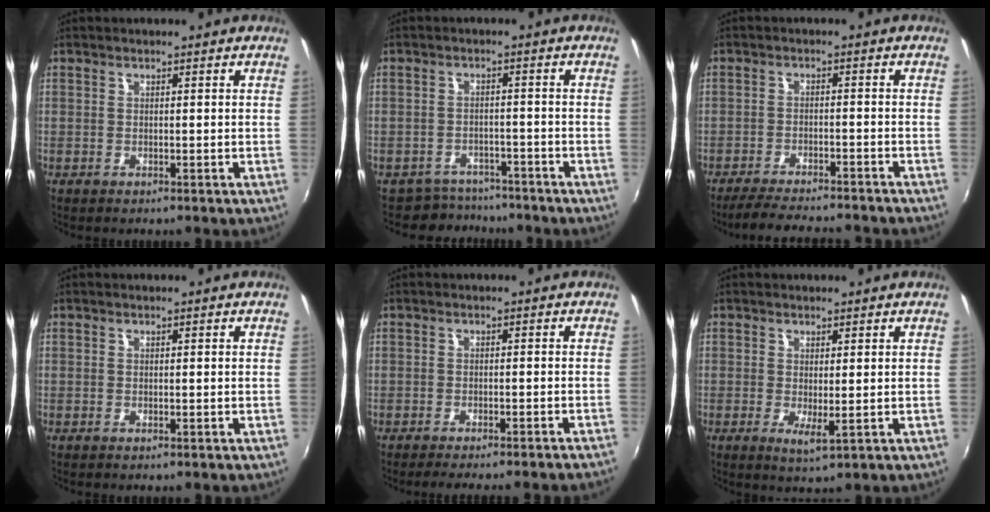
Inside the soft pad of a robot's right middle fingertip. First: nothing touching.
{"total": 5.8, "force": [-5.1, 2.6, -0.2], "torque": [-0.009, 0.008, -0.081]}
{"total": 11.2, "force": [-10.0, 1.3, 4.8], "torque": [-0.105, -0.017, -0.151]}
{"total": 0.0}
{"total": 7.6, "force": [-6.8, -0.5, 3.4], "torque": [-0.061, -0.015, -0.091]}
{"total": 2.8, "force": [-0.1, 0.5, 2.7], "torque": [-0.048, -0.010, 0.000]}